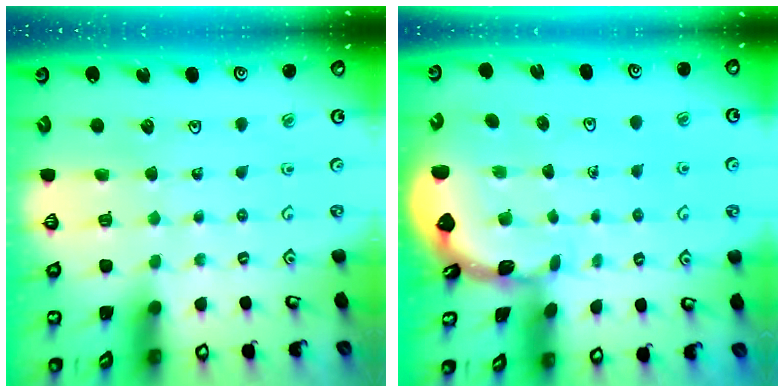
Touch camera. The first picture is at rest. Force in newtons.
{"total": 1.6, "press": 1.5, "slide": 0.1}